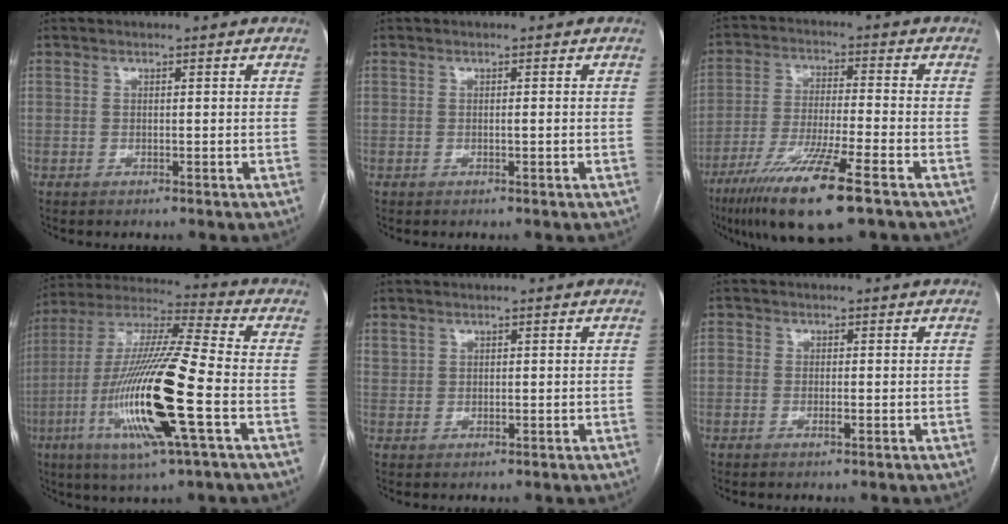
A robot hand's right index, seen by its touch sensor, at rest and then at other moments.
{"total": 0.6, "force": [0.0, 0.0, 0.6], "torque": [-0.011, 0.002, 0.002]}
{"total": 14.2, "force": [-8.5, 0.8, 11.4], "torque": [-0.226, -0.038, -0.152]}
{"total": 20.8, "force": [-5.9, 1.1, 19.9], "torque": [-0.424, -0.023, -0.112]}
{"total": 1.3, "force": [0.9, 0.8, 0.5], "torque": [-0.015, 0.007, 0.023]}
{"total": 2.3, "force": [-0.6, 1.3, 1.8], "torque": [-0.036, 0.002, -0.009]}